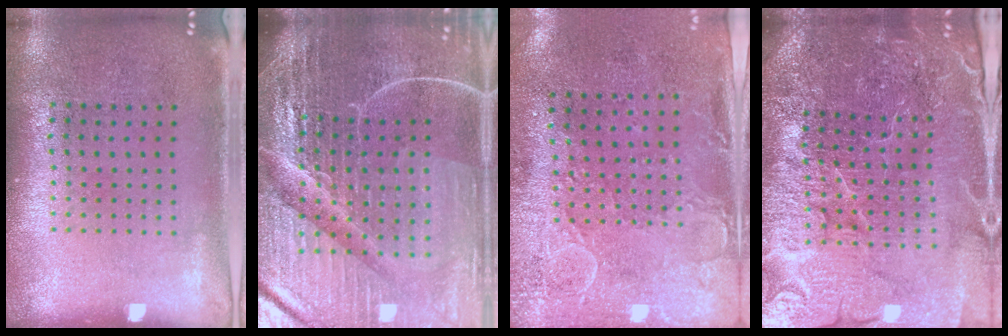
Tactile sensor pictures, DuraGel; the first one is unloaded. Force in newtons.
{"total": 7.0, "press": 6.1, "slide": 3.4}
{"total": 3.0, "press": 2.3, "slide": 1.9}
{"total": 5.6, "press": 5.1, "slide": 2.3}